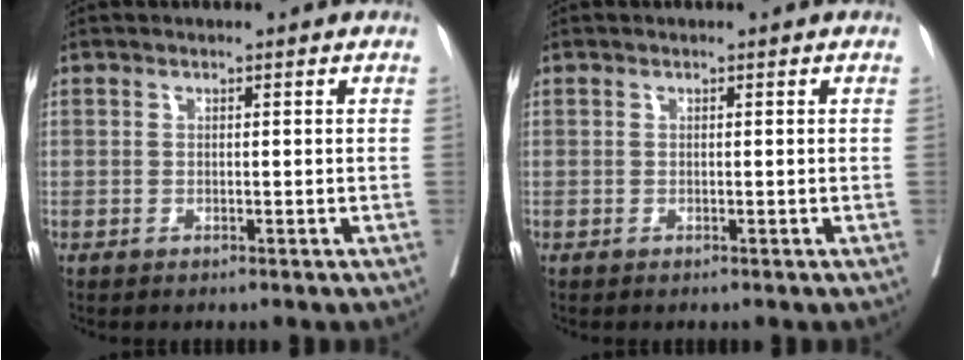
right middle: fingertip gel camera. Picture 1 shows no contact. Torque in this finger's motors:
{"motor_torque": [0.05, -0.02, 0.03, 0.00]}